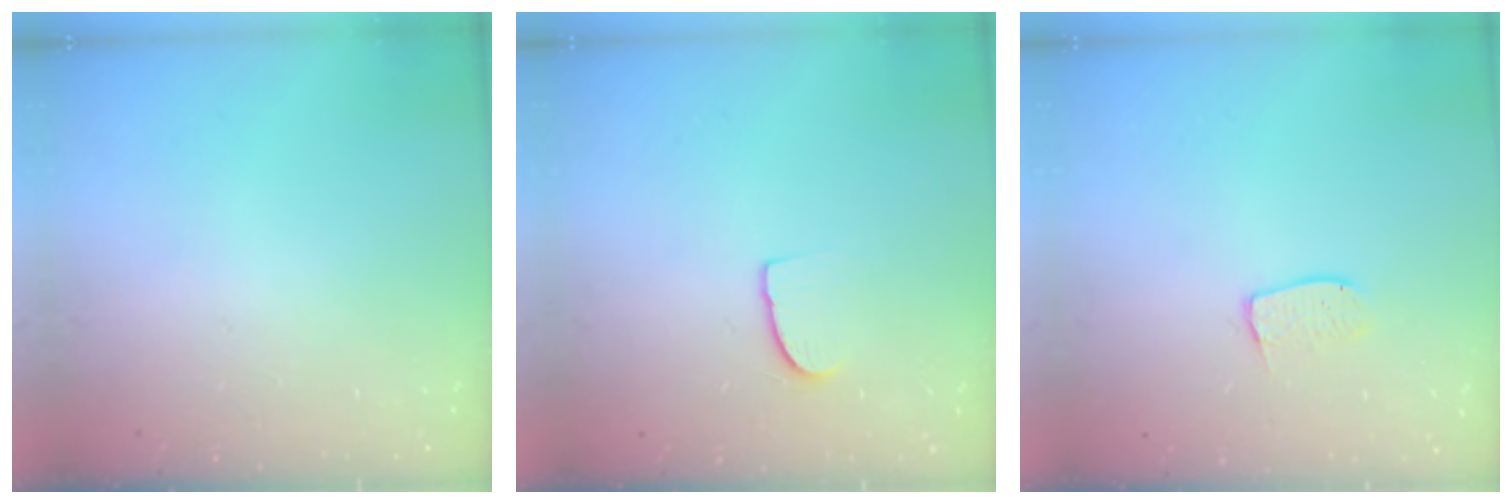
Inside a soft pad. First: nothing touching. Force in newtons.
{"total": 5.2, "press": 5.2, "slide": 0.4}
{"total": 6.6, "press": 6.5, "slide": 0.5}